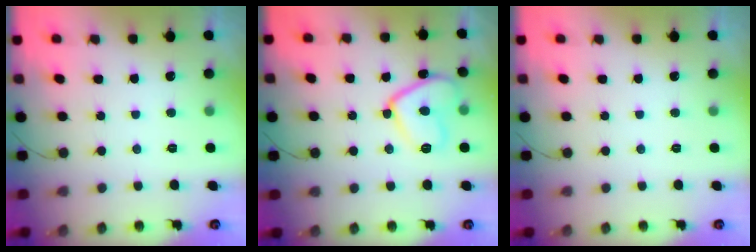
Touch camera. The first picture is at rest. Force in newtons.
{"total": 12.9, "press": 12.8, "slide": 1.4}
{"total": 0.0}